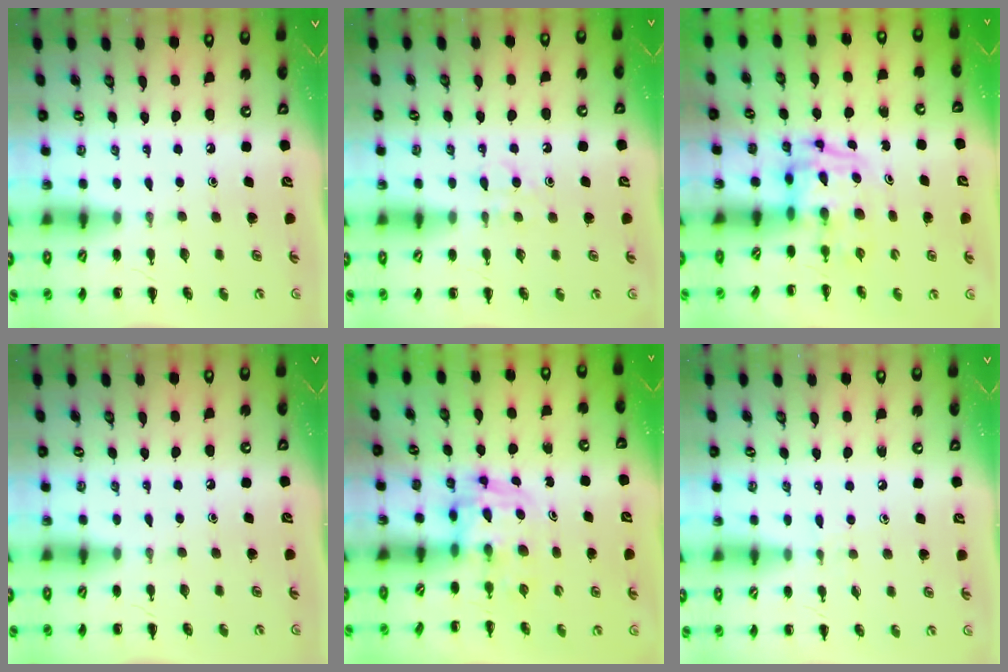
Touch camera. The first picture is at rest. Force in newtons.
{"total": 4.1, "press": 3.9, "slide": 1.3}
{"total": 3.4, "press": 3.3, "slide": 0.5}
{"total": 0.0}
{"total": 3.6, "press": 3.5, "slide": 0.6}
{"total": 3.0, "press": 2.7, "slide": 1.2}